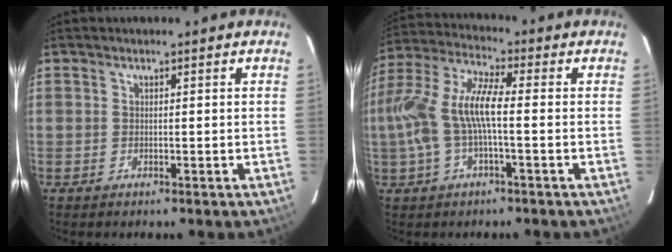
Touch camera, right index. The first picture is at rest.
{"total": 12.5, "force": [-1.4, 3.4, 11.9], "torque": [-0.245, 0.007, -0.026]}